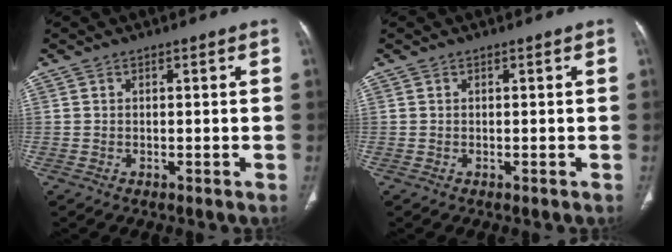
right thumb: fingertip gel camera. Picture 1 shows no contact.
{"total": 0.0}